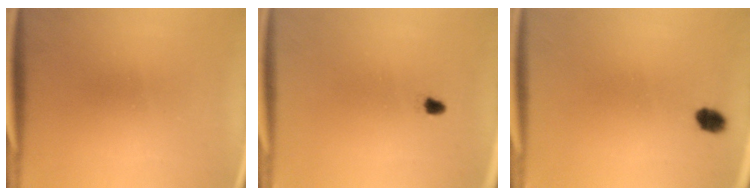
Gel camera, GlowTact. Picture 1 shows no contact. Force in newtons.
{"total": 1.3}
{"total": 2.9}